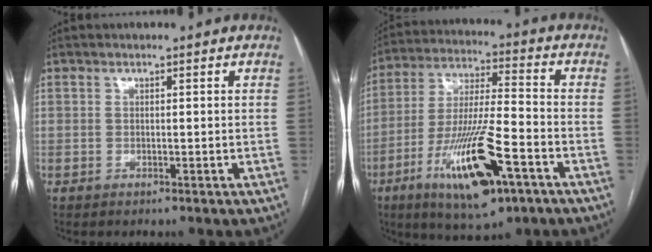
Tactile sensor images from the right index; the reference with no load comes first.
{"total": 17.2, "force": [-8.0, 3.1, 14.9], "torque": [-0.296, -0.023, -0.131]}